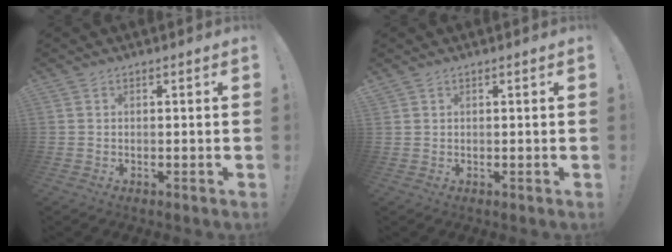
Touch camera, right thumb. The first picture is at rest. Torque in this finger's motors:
{"motor_torque": [0.78, 1.68, 0.60, 0.50, 0.02]}